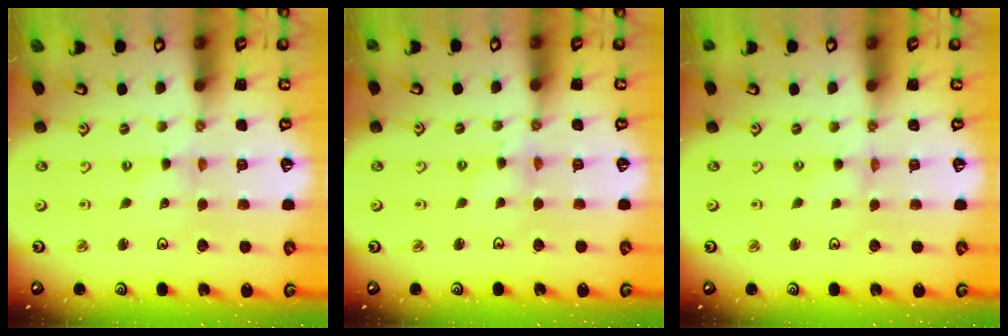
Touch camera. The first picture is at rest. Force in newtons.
{"total": 2.5, "press": 2.5, "slide": 0.2}
{"total": 0.8, "press": 0.7, "slide": 0.2}